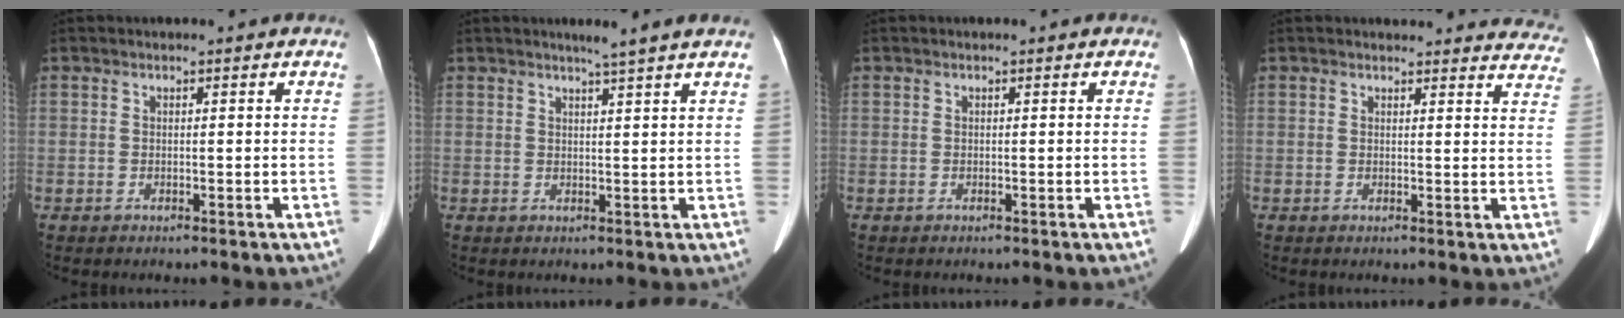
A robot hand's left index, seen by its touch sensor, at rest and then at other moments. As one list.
[{"total": 3.4, "force": [2.7, -1.0, 1.7], "torque": [-0.024, -0.002, 0.039]}, {"total": 0.0}, {"total": 15.0, "force": [14.5, 3.5, 1.9], "torque": [0.019, -0.045, 0.129]}]